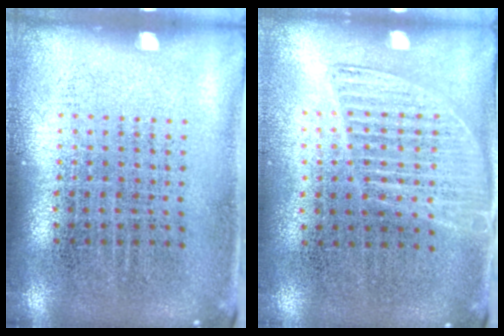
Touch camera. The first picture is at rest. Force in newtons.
{"total": 1.4, "press": 1.3, "slide": 0.5}